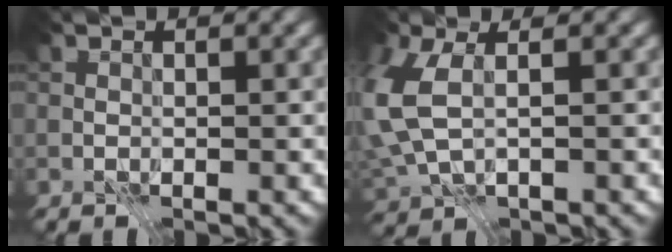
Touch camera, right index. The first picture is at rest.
{"total": 7.5, "force": [0.7, 4.3, 6.2], "torque": [-0.177, -0.009, 0.024]}